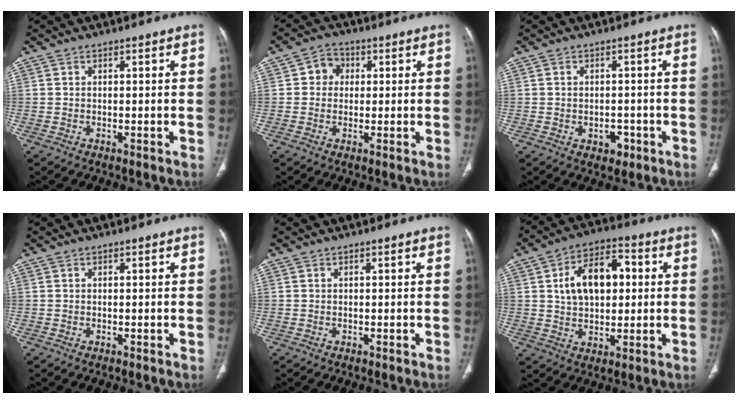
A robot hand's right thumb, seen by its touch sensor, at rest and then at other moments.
{"total": 4.4, "force": [0.8, 4.0, 1.7], "torque": [-0.001, 0.008, 0.005]}
{"total": 2.9, "force": [-1.1, 2.2, 1.6], "torque": [-0.007, 0.007, -0.008]}
{"total": 0.0}
{"total": 0.0}
{"total": 13.2, "force": [2.4, 8.1, 10.2], "torque": [-0.145, 0.016, 0.037]}